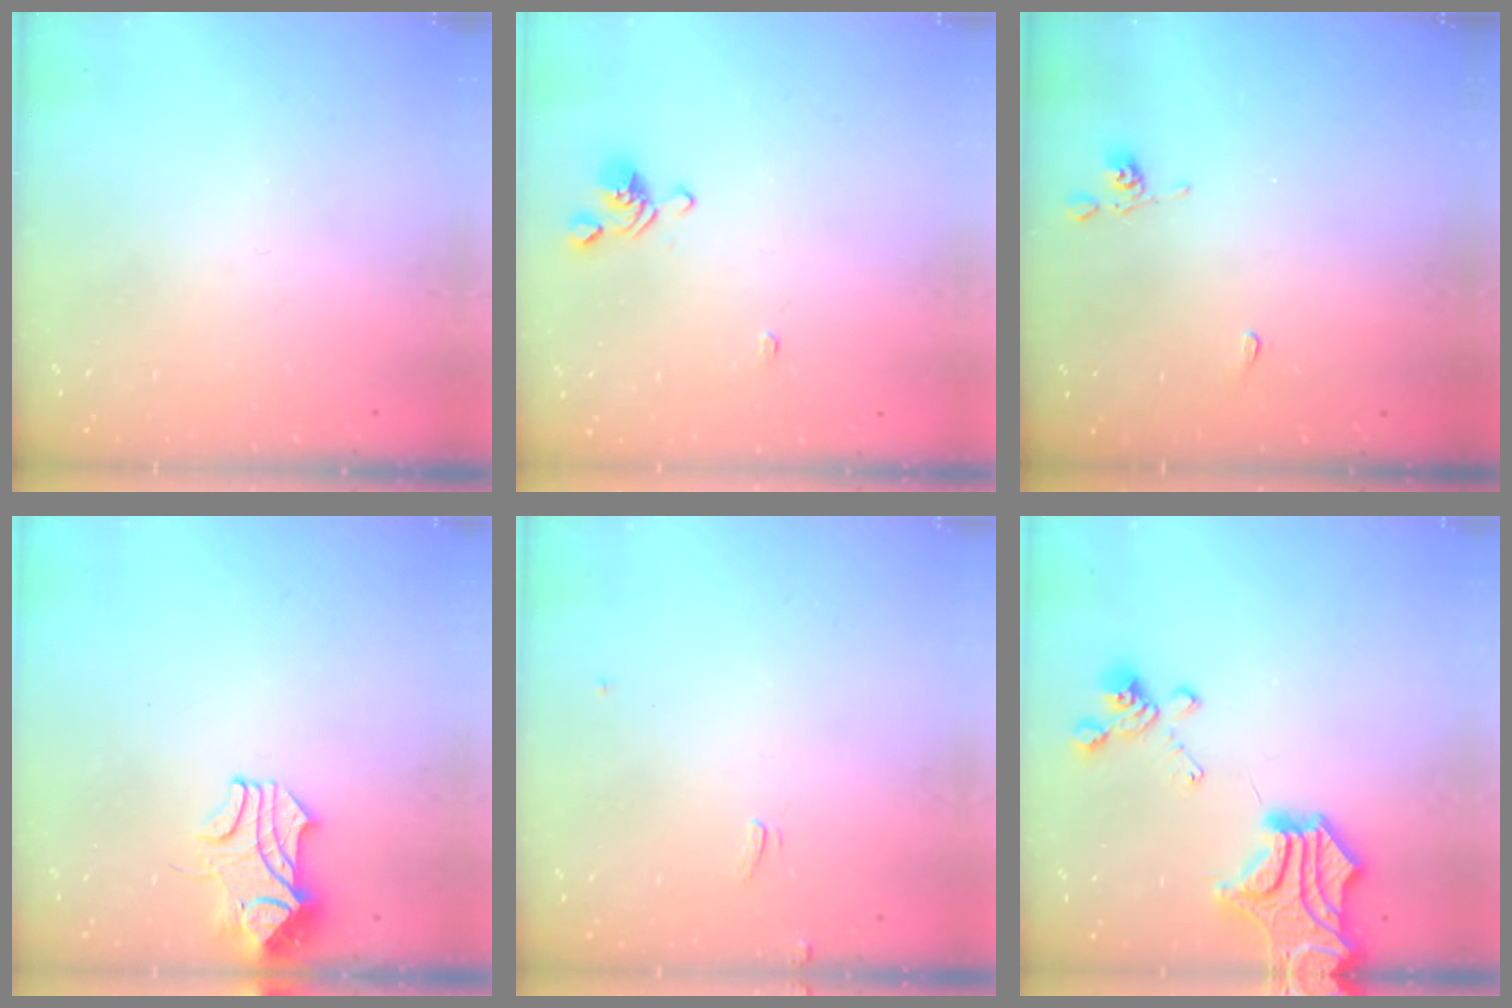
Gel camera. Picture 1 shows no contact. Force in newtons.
{"total": 1.0, "press": 0.9, "slide": 0.5}
{"total": 2.2, "press": 2.2, "slide": 0.5}
{"total": 2.4, "press": 2.3, "slide": 0.9}
{"total": 2.5, "press": 2.5, "slide": 0.4}
{"total": 8.8, "press": 8.3, "slide": 3.0}